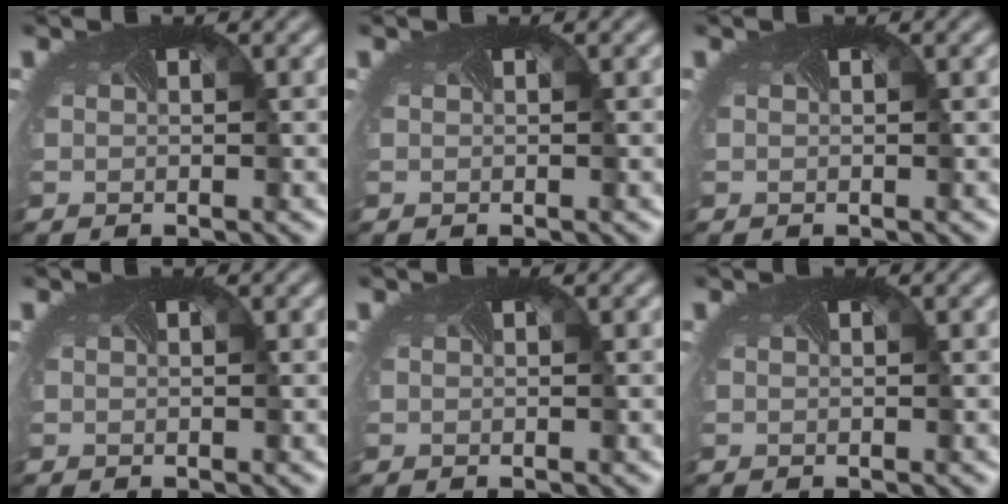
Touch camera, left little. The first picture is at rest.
{"total": 0.0}
{"total": 0.0}
{"total": 0.0}
{"total": 0.0}
{"total": 0.0}